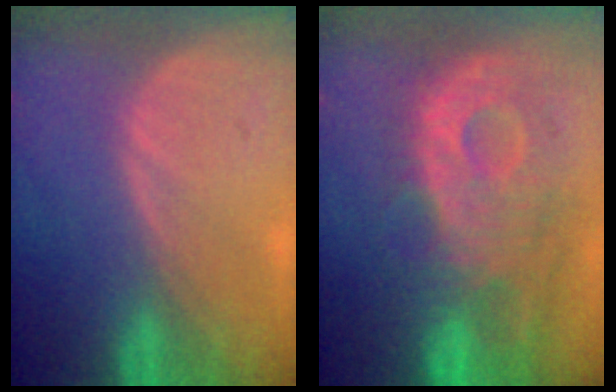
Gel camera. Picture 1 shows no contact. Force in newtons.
{"total": 12.0, "press": 10.8, "slide": 5.3}